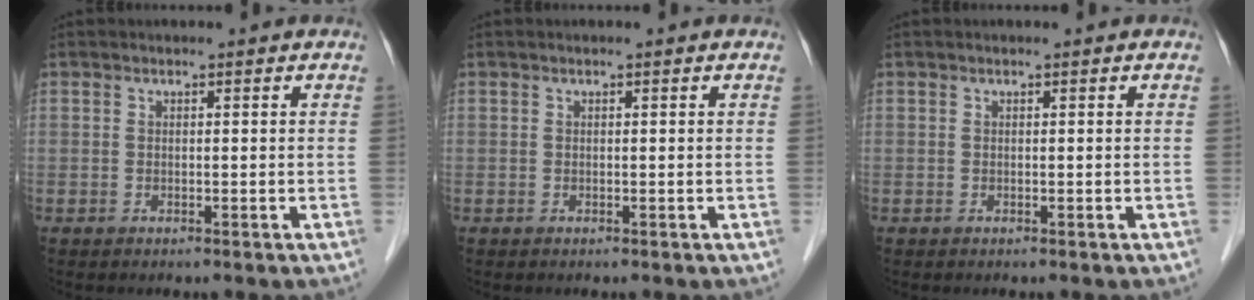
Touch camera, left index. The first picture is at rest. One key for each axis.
{"total": 0.0}
{"total": 0.0}